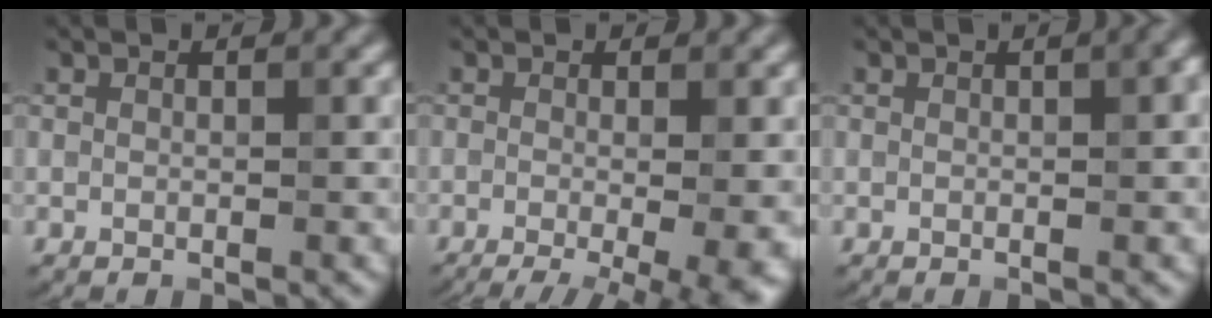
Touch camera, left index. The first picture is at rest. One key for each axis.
{"total": 9.7, "fx": -3.1, "fy": 3.7, "fz": 8.4, "tx": -0.086, "ty": -0.007, "tz": -0.037}
{"total": 2.4, "fx": 0.2, "fy": 0.7, "fz": 2.3, "tx": -0.015, "ty": 0.004, "tz": 0.000}